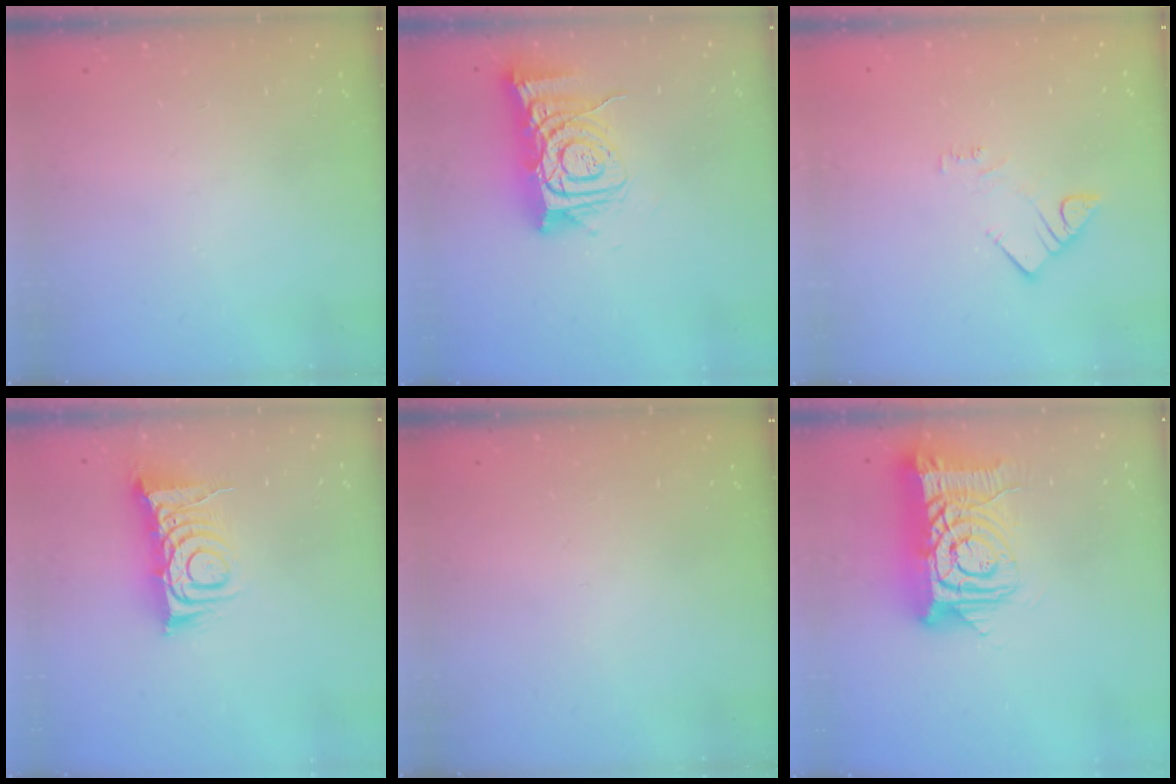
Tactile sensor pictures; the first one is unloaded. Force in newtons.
{"total": 12.6, "press": 12.6, "slide": 1.1}
{"total": 3.7, "press": 3.7, "slide": 0.3}
{"total": 9.8, "press": 9.8, "slide": 1.1}
{"total": 0.0}
{"total": 16.0, "press": 15.9, "slide": 1.6}